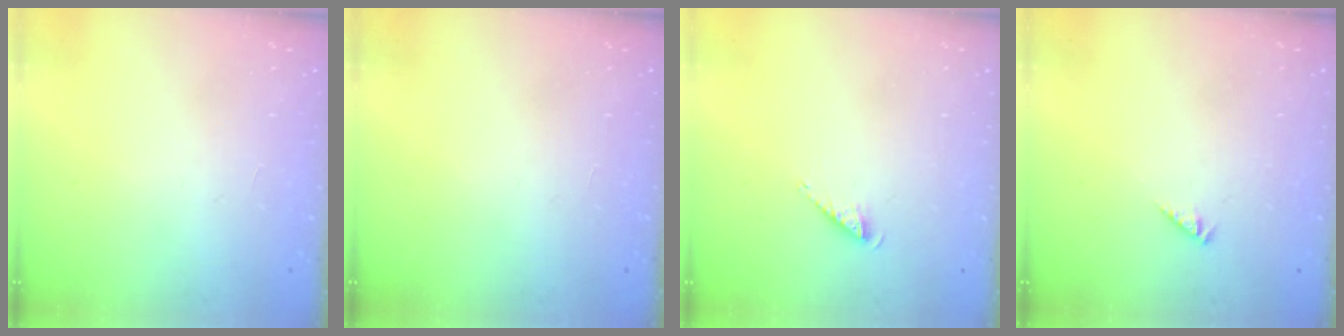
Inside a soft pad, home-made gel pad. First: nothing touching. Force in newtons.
{"total": 0.0}
{"total": 2.6, "press": 2.6, "slide": 0.4}
{"total": 1.0, "press": 1.0, "slide": 0.3}